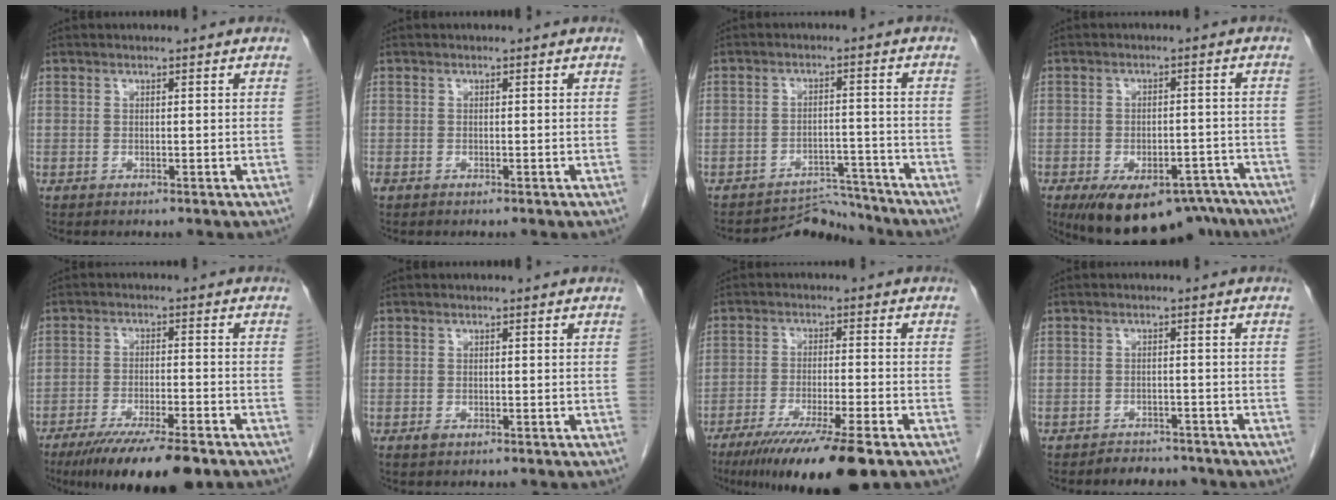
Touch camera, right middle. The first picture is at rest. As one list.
[{"total": 0.6, "force": [-0.4, 0.4, 0.2], "torque": [-0.010, 0.001, -0.007]}, {"total": 5.7, "force": [-5.3, 0.8, -1.7], "torque": [0.034, 0.020, -0.081]}, {"total": 15.0, "force": [-11.2, 6.6, 7.4], "torque": [-0.113, -0.003, -0.150]}, {"total": 13.1, "force": [-9.6, 1.8, 8.7], "torque": [-0.135, -0.029, -0.153]}, {"total": 0.7, "force": [-0.4, 0.4, 0.4], "torque": [-0.008, 0.000, -0.003]}, {"total": 14.0, "force": [-9.8, 0.4, 10.0], "torque": [-0.158, -0.040, -0.158]}, {"total": 4.3, "force": [-3.8, 1.9, 0.5], "torque": [-0.008, 0.004, -0.052]}]